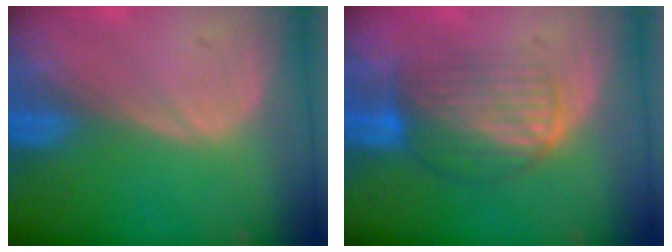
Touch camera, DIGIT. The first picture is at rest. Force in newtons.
{"total": 6.6, "press": 6.3, "slide": 1.9}